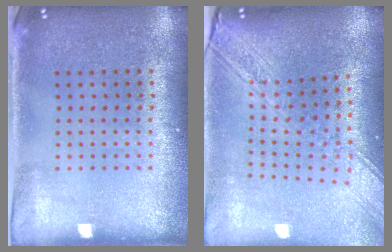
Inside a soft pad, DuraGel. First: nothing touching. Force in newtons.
{"total": 2.8, "press": 2.2, "slide": 1.7}